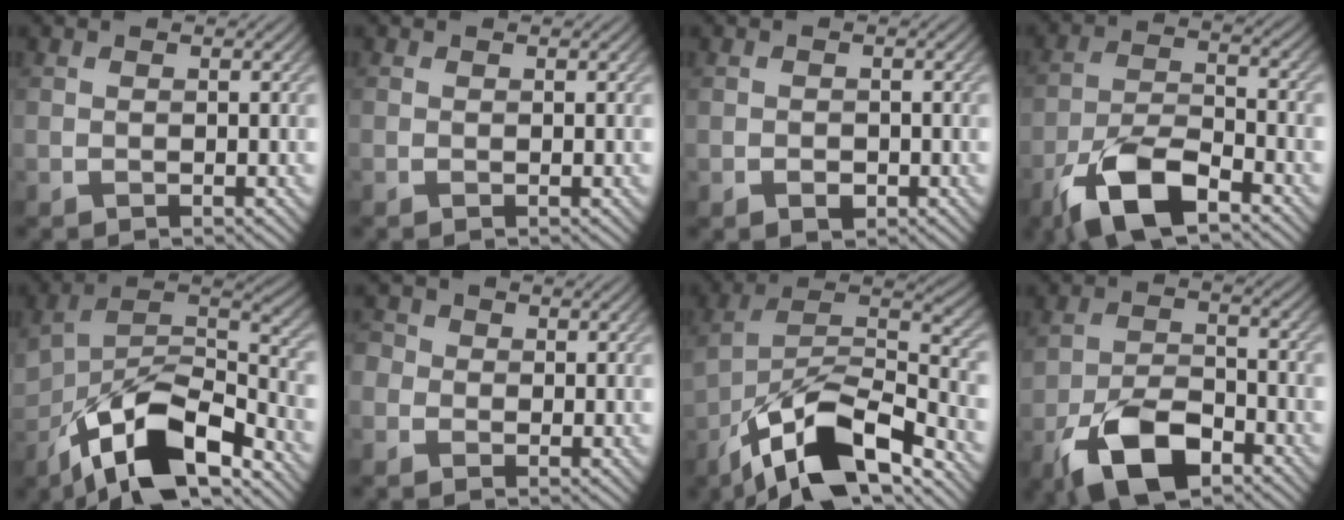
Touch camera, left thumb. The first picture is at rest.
{"total": 0.0}
{"total": 1.4, "force": [-0.6, 1.0, 0.7], "torque": [-0.010, -0.005, -0.012]}
{"total": 10.6, "force": [-6.6, 3.9, 7.2], "torque": [-0.140, -0.003, -0.136]}
{"total": 13.9, "force": [-7.7, 6.7, 9.4], "torque": [-0.184, -0.035, -0.138]}
{"total": 2.6, "force": [-0.3, 2.5, 0.6], "torque": [-0.012, 0.009, -0.023]}
{"total": 15.0, "force": [-8.9, 5.6, 10.7], "torque": [-0.200, -0.011, -0.172]}
{"total": 9.8, "force": [-5.7, 4.5, 6.6], "torque": [-0.130, -0.007, -0.114]}